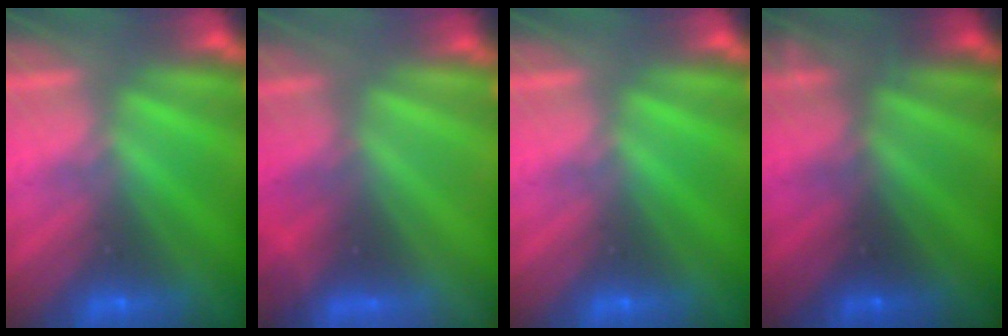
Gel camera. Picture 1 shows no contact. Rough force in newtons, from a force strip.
{"total": 4.5}
{"total": 0.0}
{"total": 2.4}